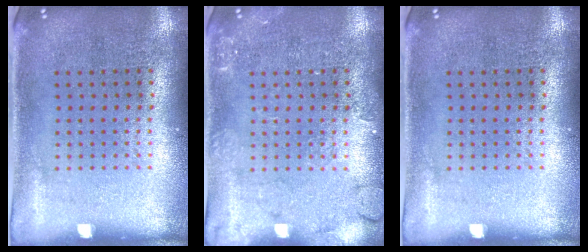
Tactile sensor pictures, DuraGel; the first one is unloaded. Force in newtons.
{"total": 2.2, "press": 2.2, "slide": 0.4}
{"total": 0.0}